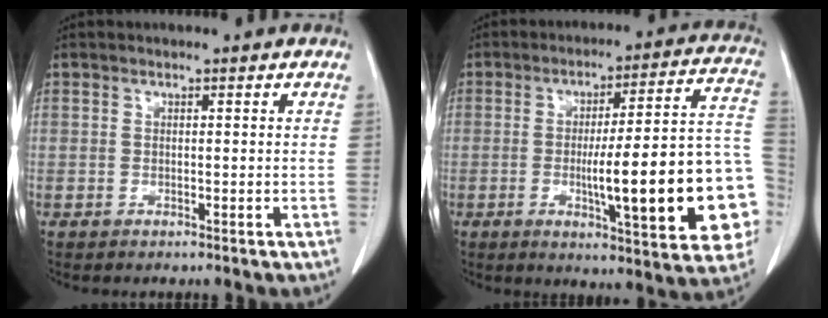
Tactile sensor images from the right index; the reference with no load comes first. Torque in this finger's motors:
{"motor_torque": [2.12, -0.01, 0.65, 0.15]}